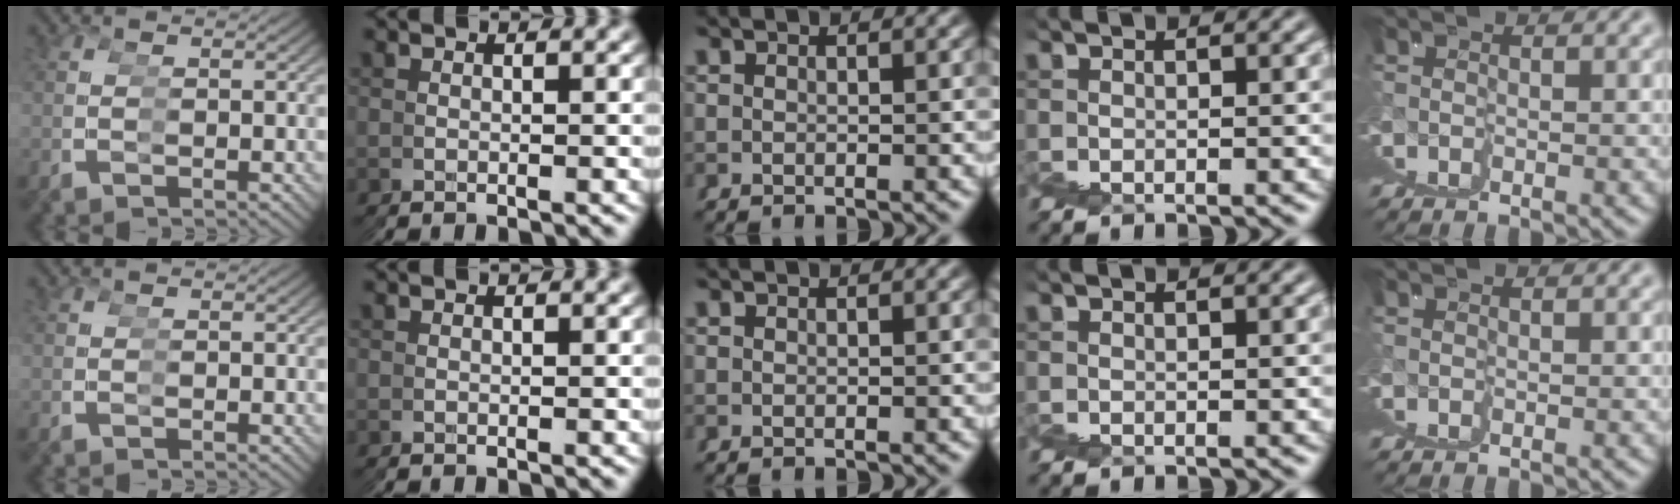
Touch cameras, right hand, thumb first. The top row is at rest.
{}